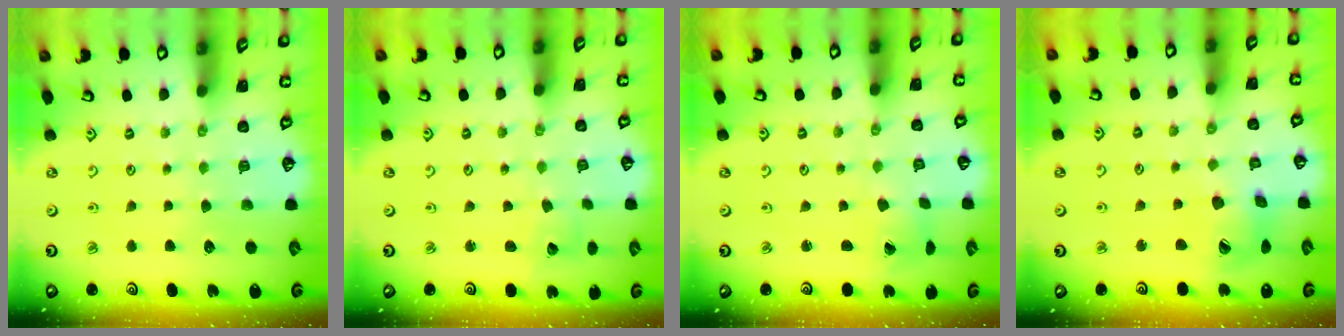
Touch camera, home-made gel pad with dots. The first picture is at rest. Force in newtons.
{"total": 3.1, "press": 3.1, "slide": 0.3}
{"total": 1.1, "press": 1.1, "slide": 0.2}
{"total": 11.9, "press": 11.8, "slide": 1.4}